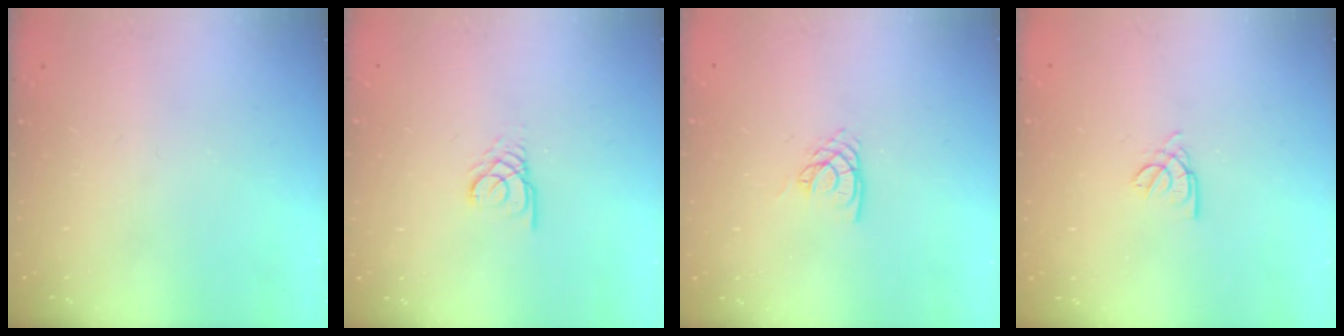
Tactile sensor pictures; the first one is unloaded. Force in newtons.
{"total": 2.5, "press": 2.5, "slide": 0.2}
{"total": 4.2, "press": 4.2, "slide": 0.0}
{"total": 2.2, "press": 2.1, "slide": 0.6}